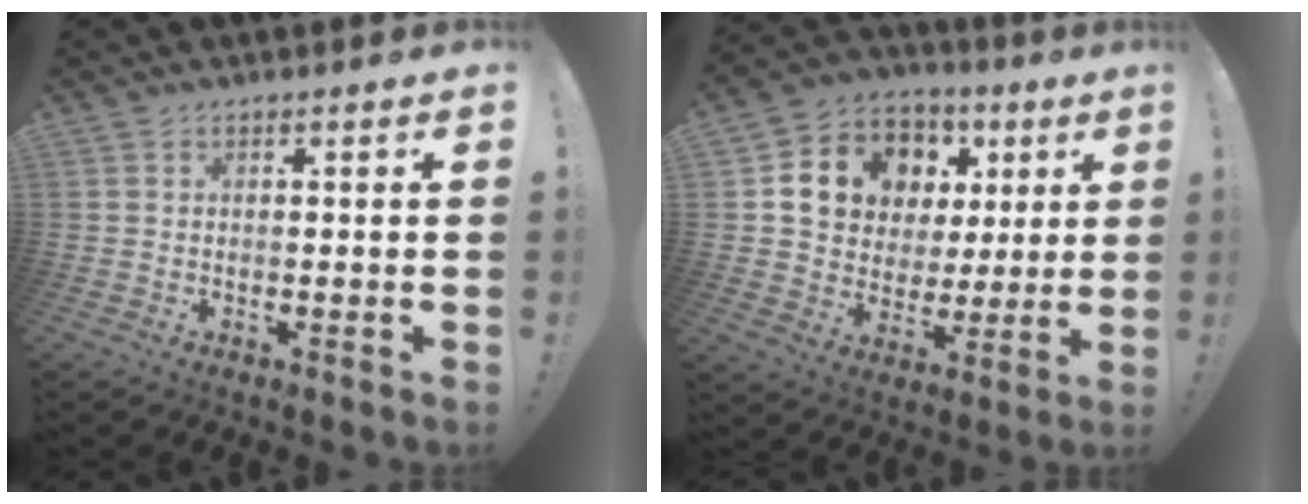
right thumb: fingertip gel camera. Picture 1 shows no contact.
{"total": 13.6, "force": [4.9, 11.5, 5.4], "torque": [-0.083, -0.020, 0.109]}